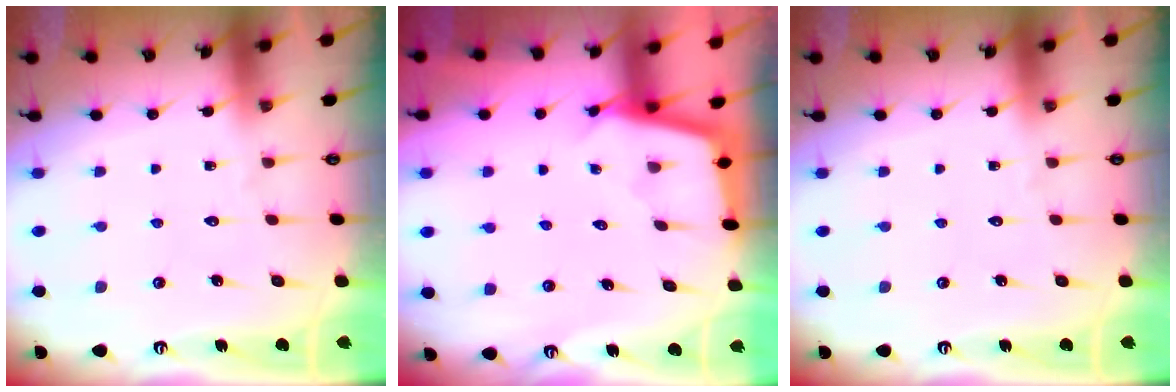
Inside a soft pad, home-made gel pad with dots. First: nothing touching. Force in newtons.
{"total": 2.3, "press": 2.3, "slide": 0.2}
{"total": 0.0}